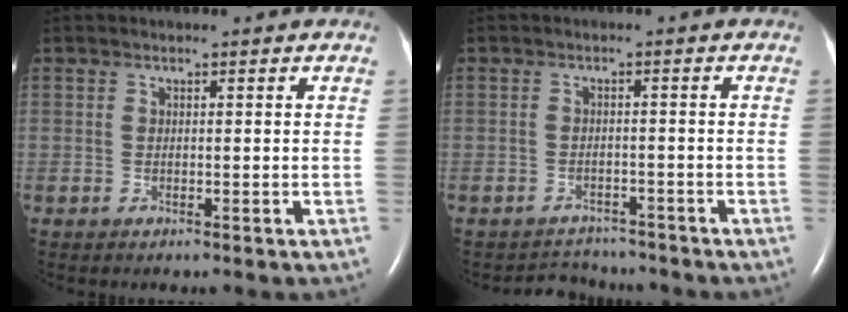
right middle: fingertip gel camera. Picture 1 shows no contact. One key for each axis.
{"total": 4.0, "fx": -3.8, "fy": 1.2, "fz": -0.8, "tx": 0.005, "ty": 0.008, "tz": -0.056}